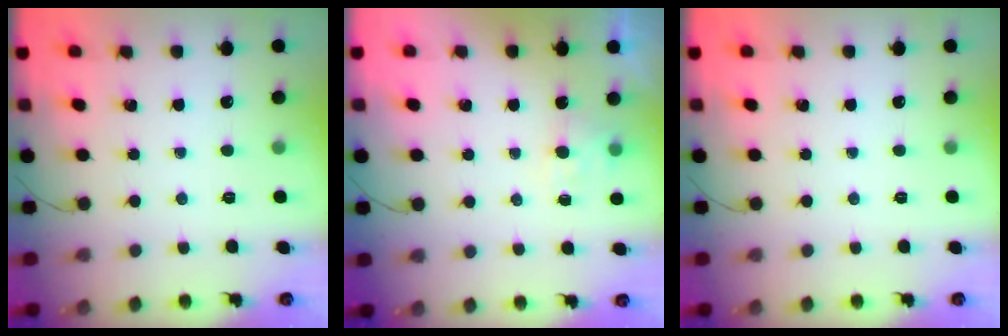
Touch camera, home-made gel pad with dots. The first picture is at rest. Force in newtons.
{"total": 2.6, "press": 2.4, "slide": 1.1}
{"total": 0.0}